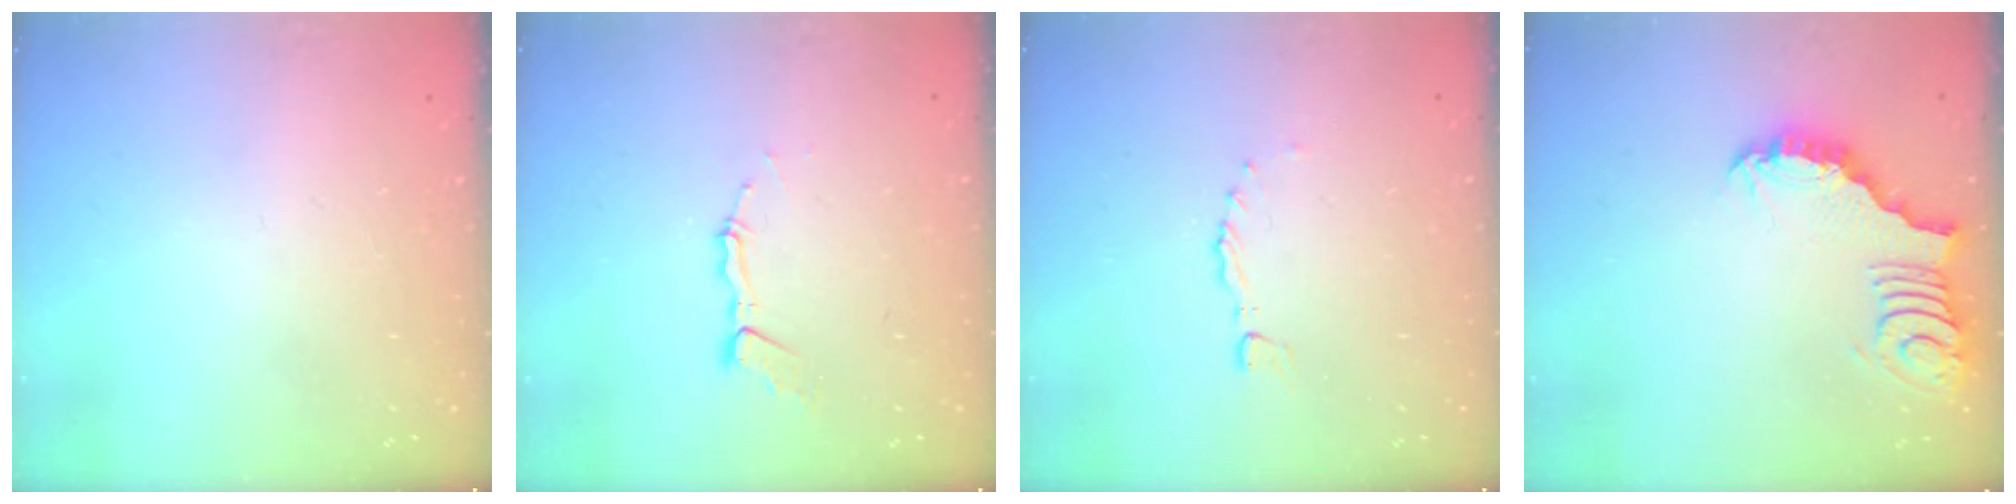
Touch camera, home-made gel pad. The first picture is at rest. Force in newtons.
{"total": 4.9, "press": 4.9, "slide": 0.3}
{"total": 0.0}
{"total": 3.4, "press": 3.3, "slide": 0.7}